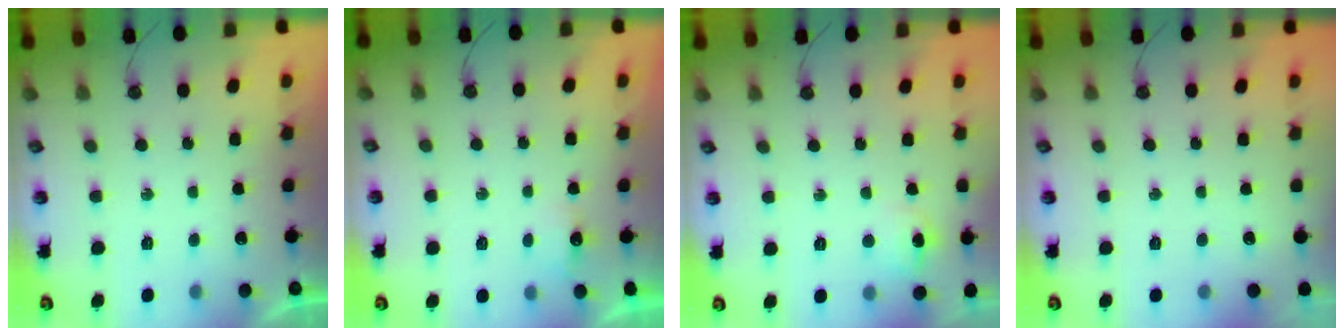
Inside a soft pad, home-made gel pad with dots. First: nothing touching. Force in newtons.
{"total": 2.8, "press": 2.7, "slide": 0.4}
{"total": 6.1, "press": 6.1, "slide": 0.7}
{"total": 0.0}